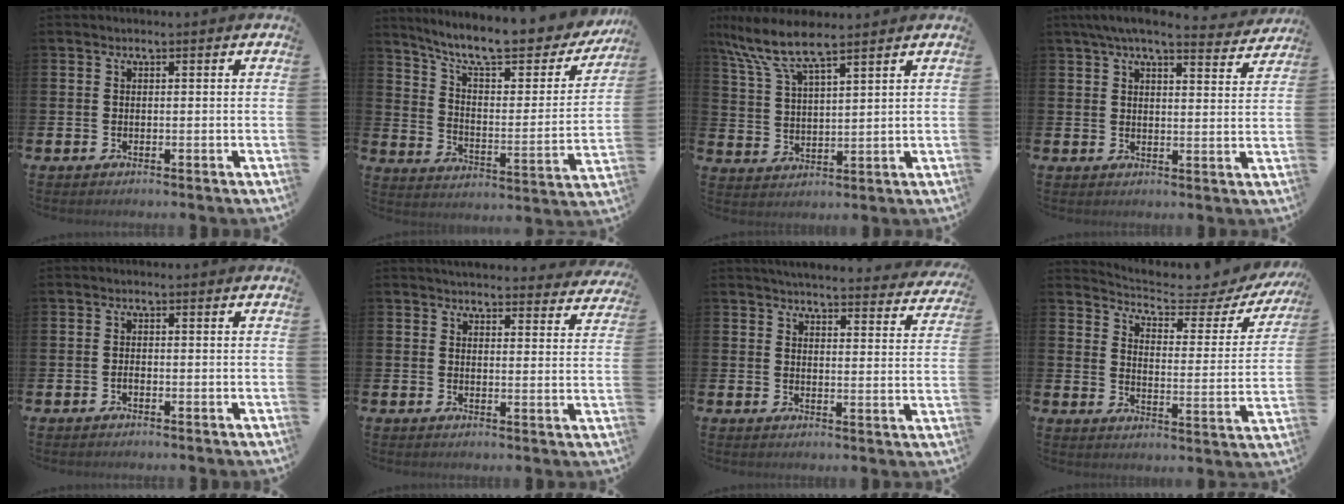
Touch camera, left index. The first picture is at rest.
{"total": 10.4, "force": [8.9, 2.3, 4.9], "torque": [-0.122, -0.062, 0.148]}
{"total": 8.2, "force": [6.8, 1.6, 4.3], "torque": [-0.112, -0.021, 0.122]}
{"total": 5.9, "force": [5.3, 1.0, 2.4], "torque": [-0.054, -0.023, 0.093]}
{"total": 0.7, "force": [-0.5, 0.3, 0.4], "torque": [-0.015, 0.001, -0.008]}
{"total": 4.4, "force": [4.3, 0.8, 0.5], "torque": [-0.011, -0.028, 0.077]}
{"total": 4.8, "force": [4.7, 0.5, 0.8], "torque": [-0.020, -0.036, 0.080]}
{"total": 5.3, "force": [4.9, 1.1, 1.7], "torque": [-0.055, -0.041, 0.075]}